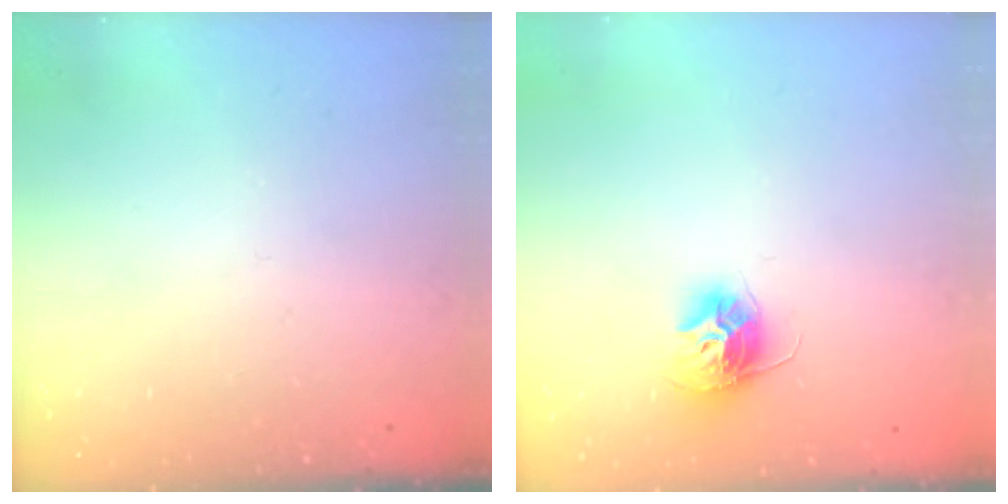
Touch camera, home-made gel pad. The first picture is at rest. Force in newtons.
{"total": 10.3, "press": 10.3, "slide": 0.4}